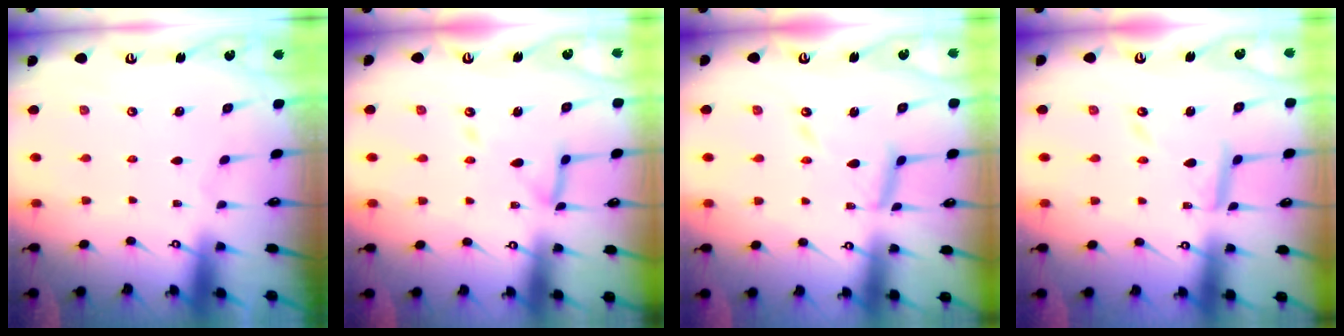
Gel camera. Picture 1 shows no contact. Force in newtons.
{"total": 11.2, "press": 11.2, "slide": 1.1}
{"total": 11.7, "press": 11.7, "slide": 1.0}
{"total": 9.0, "press": 9.0, "slide": 0.5}